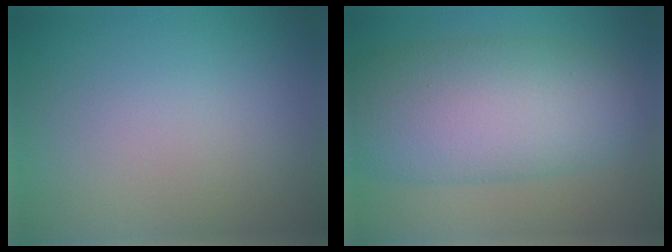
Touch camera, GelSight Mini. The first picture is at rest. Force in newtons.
{"total": 10.1, "press": 10.1, "slide": 0.3}